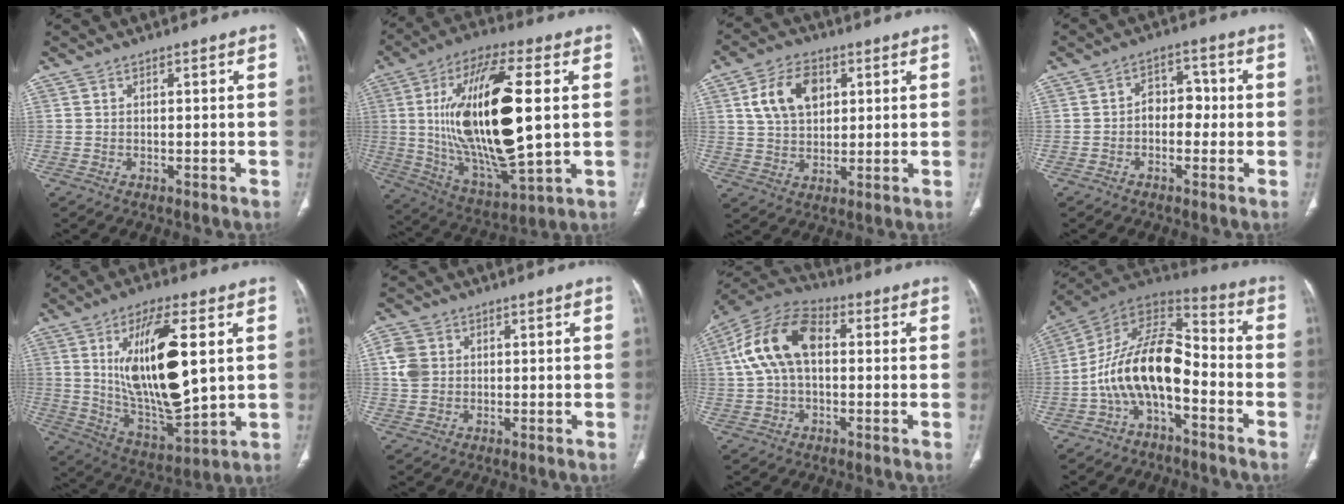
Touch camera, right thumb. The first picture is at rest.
{"total": 26.0, "force": [2.8, 8.8, 24.3], "torque": [-0.455, -0.011, 0.054]}
{"total": 10.6, "force": [3.4, 7.1, 7.1], "torque": [-0.109, -0.003, 0.063]}
{"total": 5.4, "force": [-0.6, 3.8, 3.7], "torque": [-0.024, 0.020, -0.018]}
{"total": 21.1, "force": [4.2, 7.6, 19.2], "torque": [-0.323, -0.025, 0.085]}
{"total": 4.8, "force": [0.6, 4.2, 2.2], "torque": [-0.037, 0.005, 0.009]}
{"total": 14.3, "force": [2.0, 8.6, 11.2], "torque": [-0.219, 0.038, 0.029]}
{"total": 16.0, "force": [-4.9, 8.0, 12.9], "torque": [-0.222, 0.082, -0.093]}